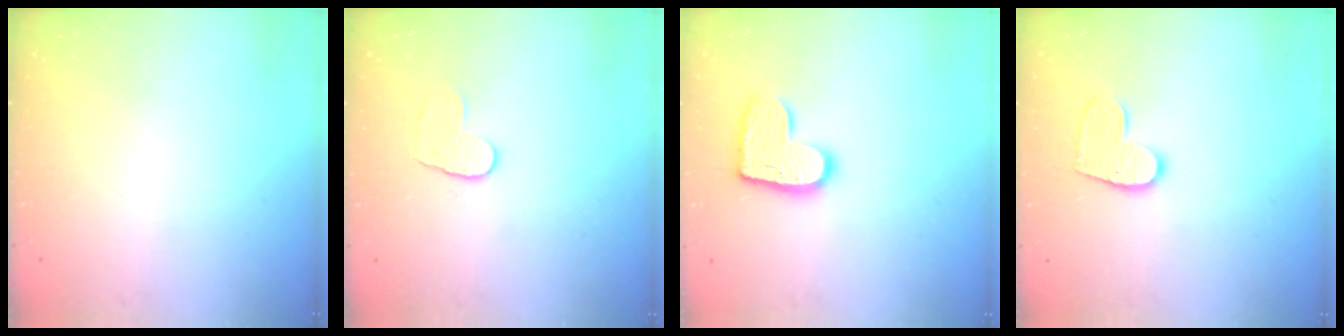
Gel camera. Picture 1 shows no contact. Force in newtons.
{"total": 5.8, "press": 5.7, "slide": 0.5}
{"total": 12.8, "press": 12.8, "slide": 0.8}
{"total": 10.0, "press": 10.0, "slide": 0.6}